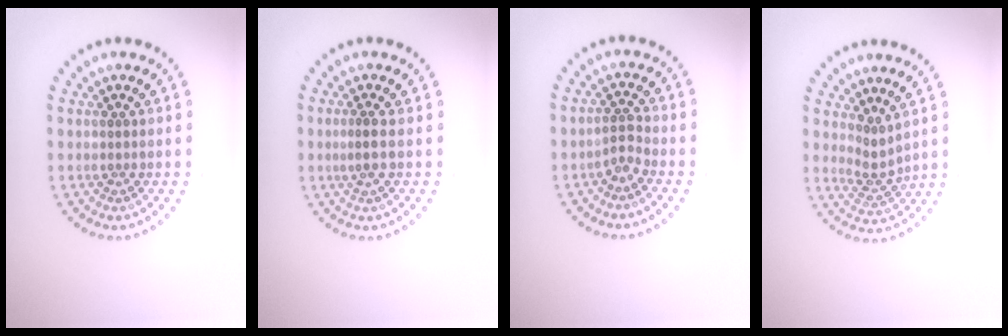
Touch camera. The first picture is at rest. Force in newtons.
{"total": 1.4, "press": 1.3, "slide": 0.7}
{"total": 1.6, "press": 1.0, "slide": 1.2}
{"total": 2.0, "press": 1.4, "slide": 1.5}